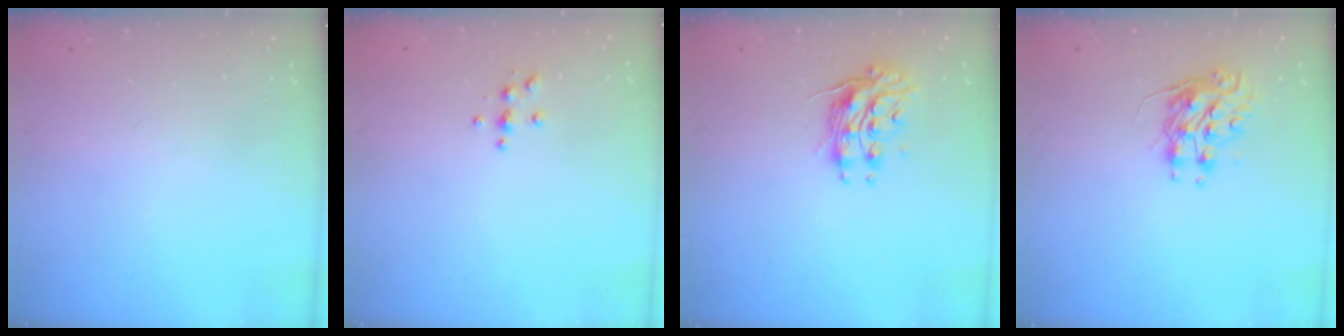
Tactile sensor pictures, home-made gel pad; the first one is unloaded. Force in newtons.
{"total": 3.8, "press": 3.8, "slide": 0.4}
{"total": 10.9, "press": 10.9, "slide": 0.5}
{"total": 8.8, "press": 8.7, "slide": 0.4}